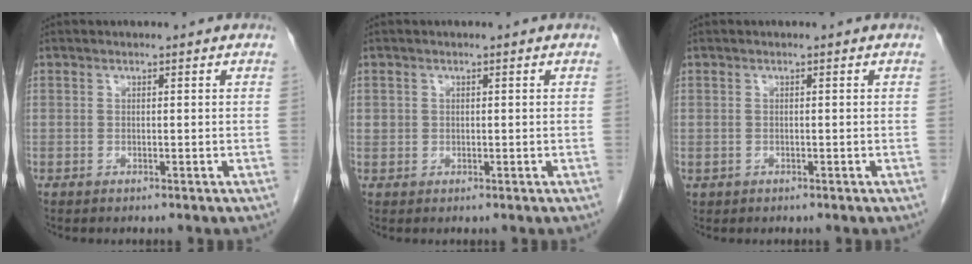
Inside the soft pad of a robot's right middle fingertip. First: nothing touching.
{"total": 1.1, "force": [0.3, 1.0, 0.2], "torque": [0.007, 0.005, 0.003]}
{"total": 0.6, "force": [-0.2, 0.6, 0.1], "torque": [-0.001, 0.003, 0.001]}